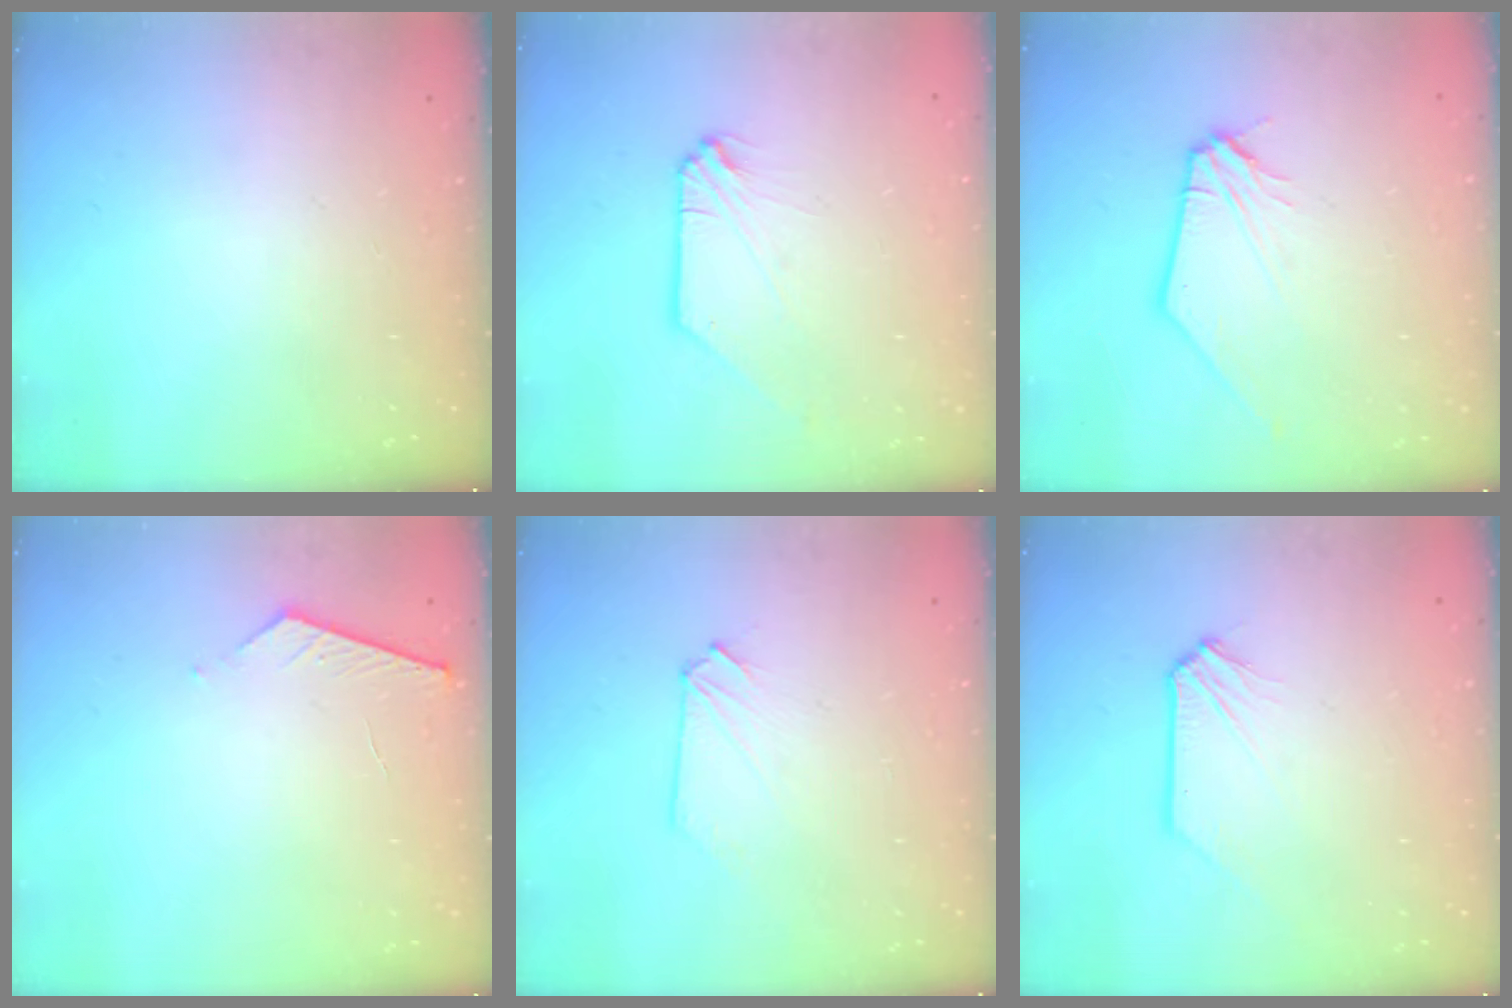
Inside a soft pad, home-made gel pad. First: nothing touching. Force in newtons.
{"total": 0.7, "press": 0.6, "slide": 0.3}
{"total": 2.4, "press": 2.3, "slide": 0.4}
{"total": 4.1, "press": 4.1, "slide": 0.4}
{"total": 0.8, "press": 0.8, "slide": 0.2}
{"total": 0.0}